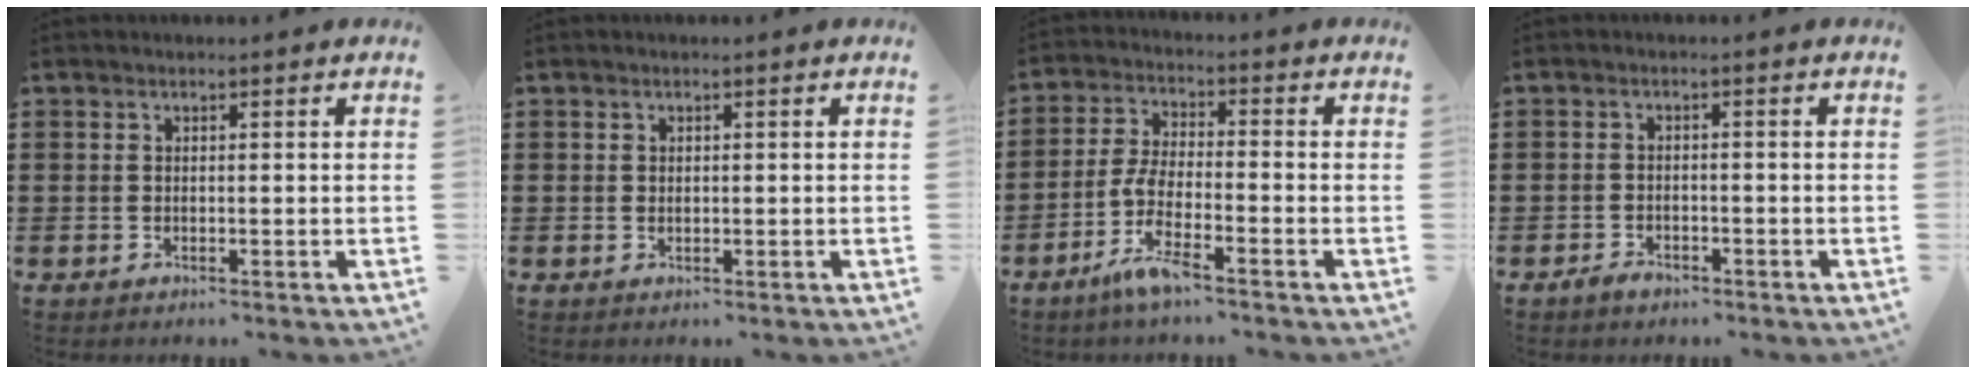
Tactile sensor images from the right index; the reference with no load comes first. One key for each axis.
{"total": 0.5, "fx": 0.2, "fy": 0.5, "fz": 0.1, "tx": -0.004, "ty": 0.003, "tz": 0.004}
{"total": 6.7, "fx": -4.1, "fy": 1.2, "fz": 5.2, "tx": -0.129, "ty": -0.013, "tz": -0.084}
{"total": 1.7, "fx": -1.4, "fy": 0.8, "fz": 0.5, "tx": -0.014, "ty": 0.001, "tz": -0.029}